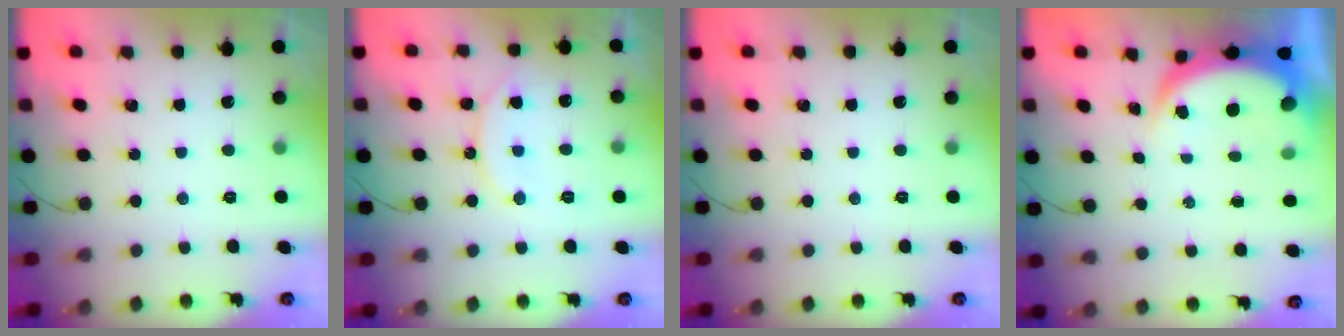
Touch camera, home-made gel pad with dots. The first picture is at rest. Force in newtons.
{"total": 11.2, "press": 11.1, "slide": 1.3}
{"total": 0.0}
{"total": 5.8, "press": 5.7, "slide": 0.9}